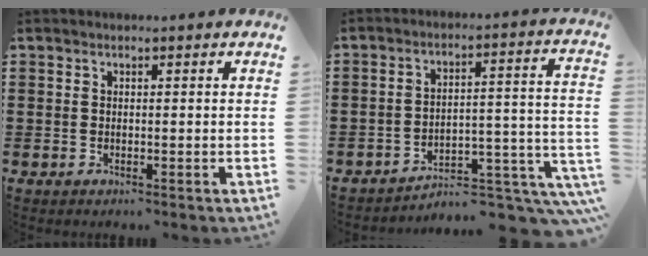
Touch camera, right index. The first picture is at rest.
{"total": 5.3, "force": [-4.5, 1.2, 2.5], "torque": [-0.039, -0.004, -0.089]}